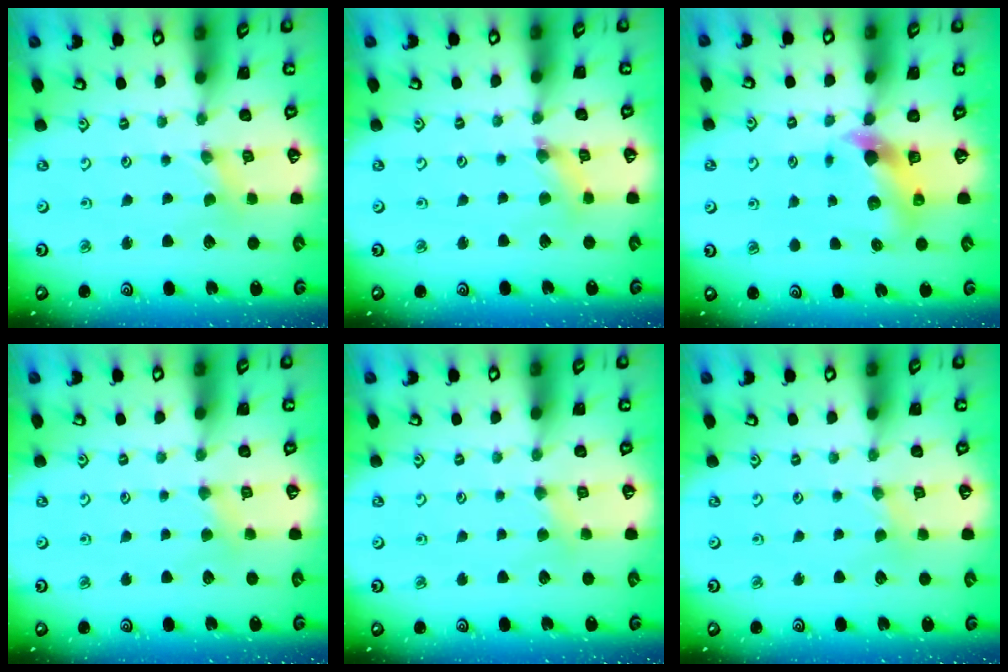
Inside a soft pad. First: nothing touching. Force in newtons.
{"total": 2.7, "press": 2.7, "slide": 0.4}
{"total": 6.4, "press": 6.4, "slide": 0.5}
{"total": 2.5, "press": 2.5, "slide": 0.3}
{"total": 2.5, "press": 2.5, "slide": 0.3}
{"total": 1.3, "press": 1.3, "slide": 0.2}